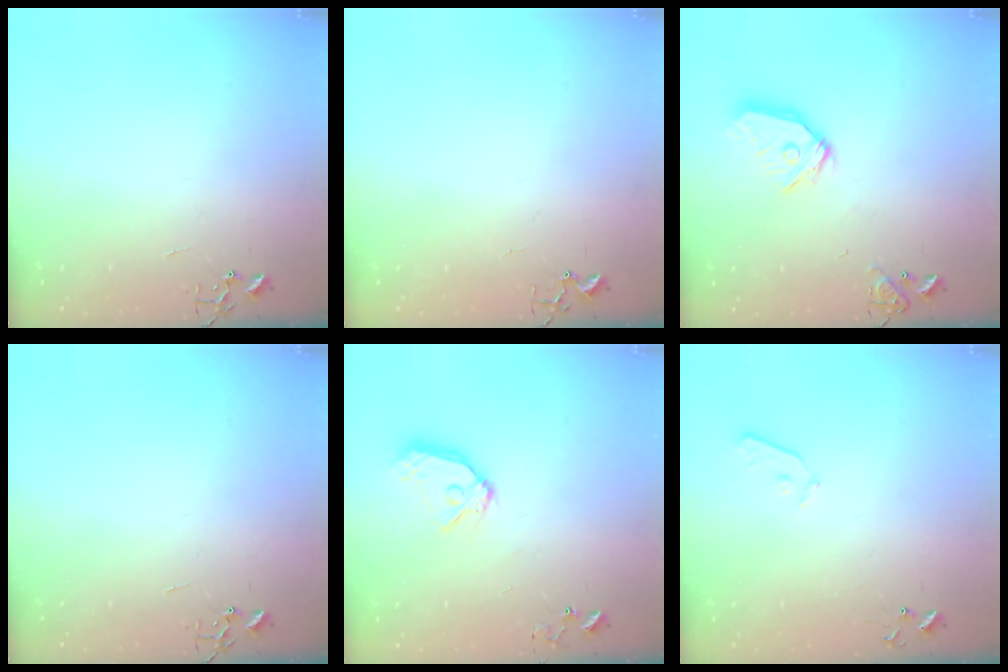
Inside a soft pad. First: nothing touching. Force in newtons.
{"total": 3.0, "press": 2.9, "slide": 0.4}
{"total": 13.7, "press": 13.6, "slide": 1.7}
{"total": 0.0}
{"total": 13.0, "press": 12.9, "slide": 1.6}
{"total": 4.9, "press": 4.9, "slide": 0.5}